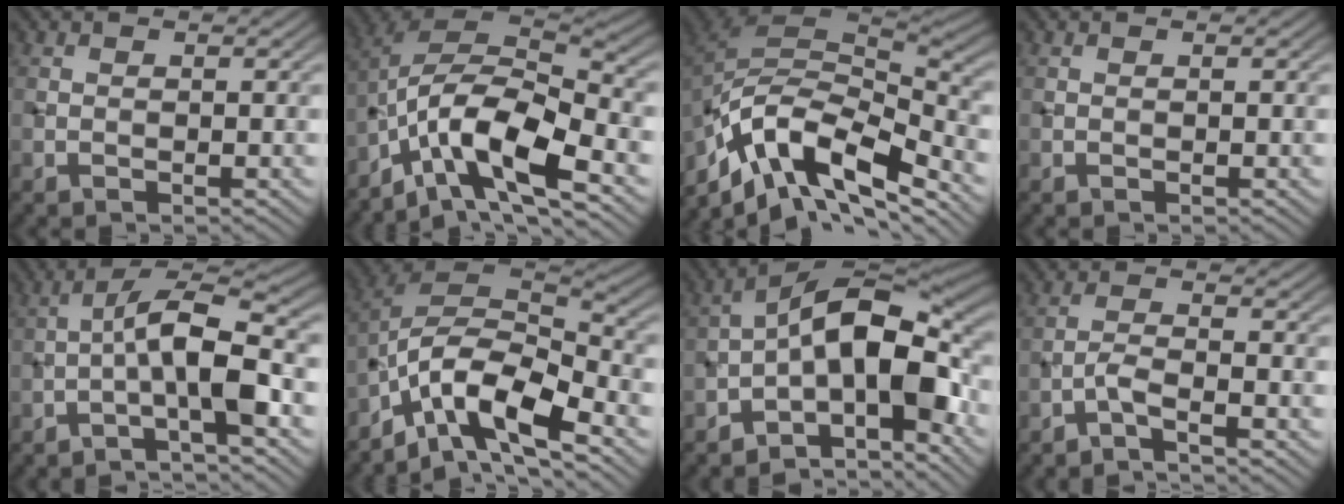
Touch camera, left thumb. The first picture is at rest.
{"total": 13.1, "force": [-7.2, 4.4, 10.0], "torque": [-0.188, 0.002, -0.143]}
{"total": 13.7, "force": [-7.3, 6.6, 9.5], "torque": [-0.205, 0.002, -0.131]}
{"total": 0.0}
{"total": 7.9, "force": [-2.4, 1.7, 7.3], "torque": [-0.117, 0.024, -0.057]}
{"total": 12.4, "force": [-7.8, 4.2, 8.7], "torque": [-0.165, 0.002, -0.156]}
{"total": 12.6, "force": [-4.3, 5.4, 10.6], "torque": [-0.145, 0.010, -0.085]}
{"total": 2.5, "force": [-1.8, 0.2, 1.7], "torque": [-0.035, 0.006, -0.048]}